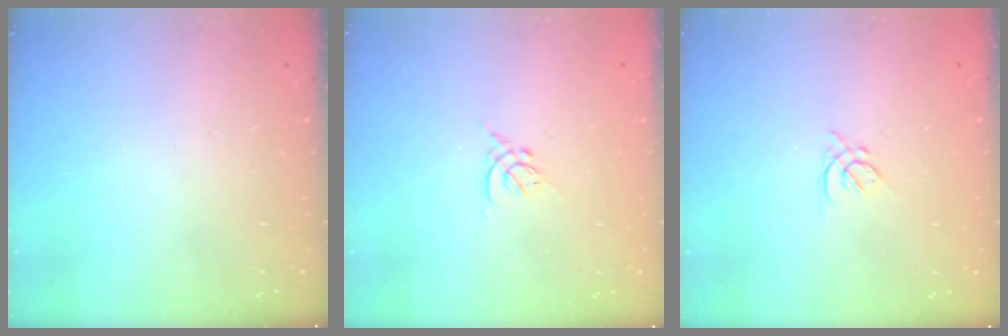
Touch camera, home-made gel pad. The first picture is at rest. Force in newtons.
{"total": 1.7, "press": 1.6, "slide": 0.6}
{"total": 1.3, "press": 1.2, "slide": 0.5}